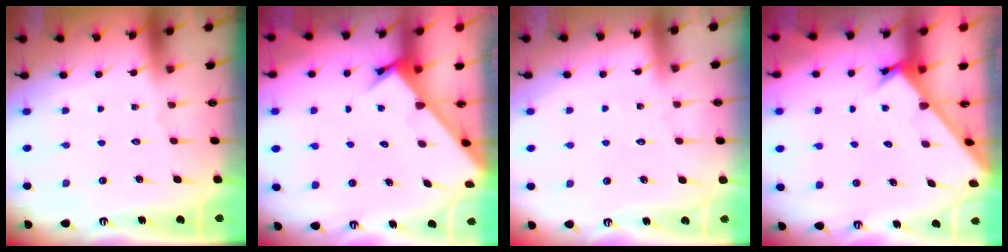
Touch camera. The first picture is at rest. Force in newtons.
{"total": 3.6, "press": 3.6, "slide": 0.2}
{"total": 2.2, "press": 2.2, "slide": 0.2}
{"total": 2.3, "press": 2.3, "slide": 0.0}